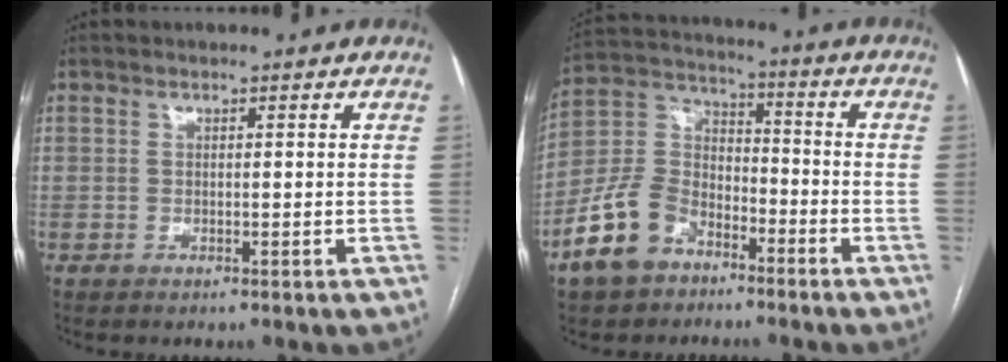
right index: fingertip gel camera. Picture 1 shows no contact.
{"total": 11.6, "force": [-7.1, 7.3, 5.5], "torque": [-0.131, 0.015, -0.136]}